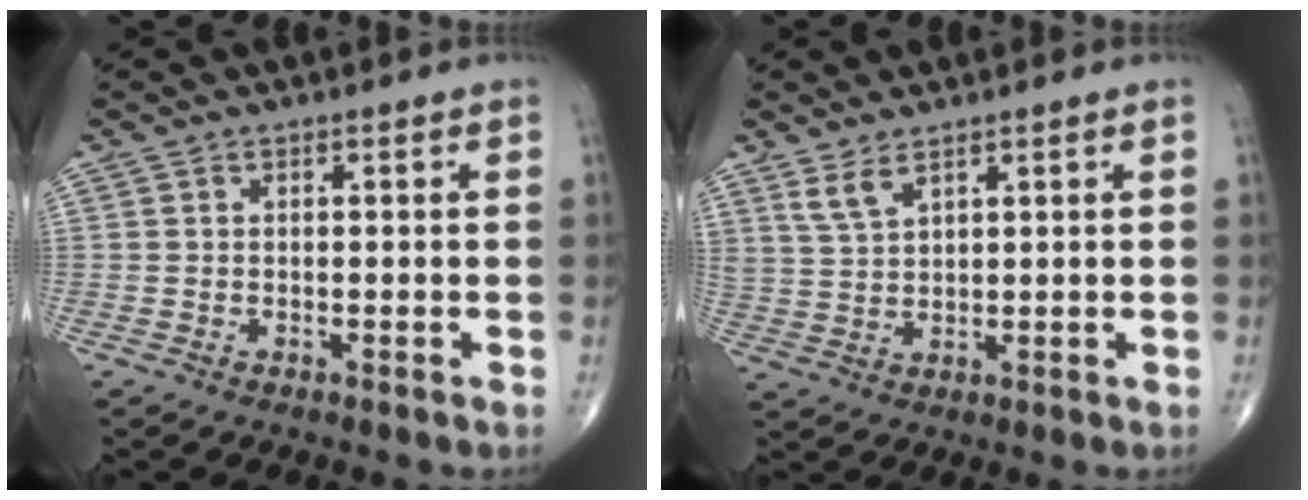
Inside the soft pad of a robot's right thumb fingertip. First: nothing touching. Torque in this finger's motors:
{"motor_torque": [0.04, 0.05, 0.45, 0.57, 0.03]}